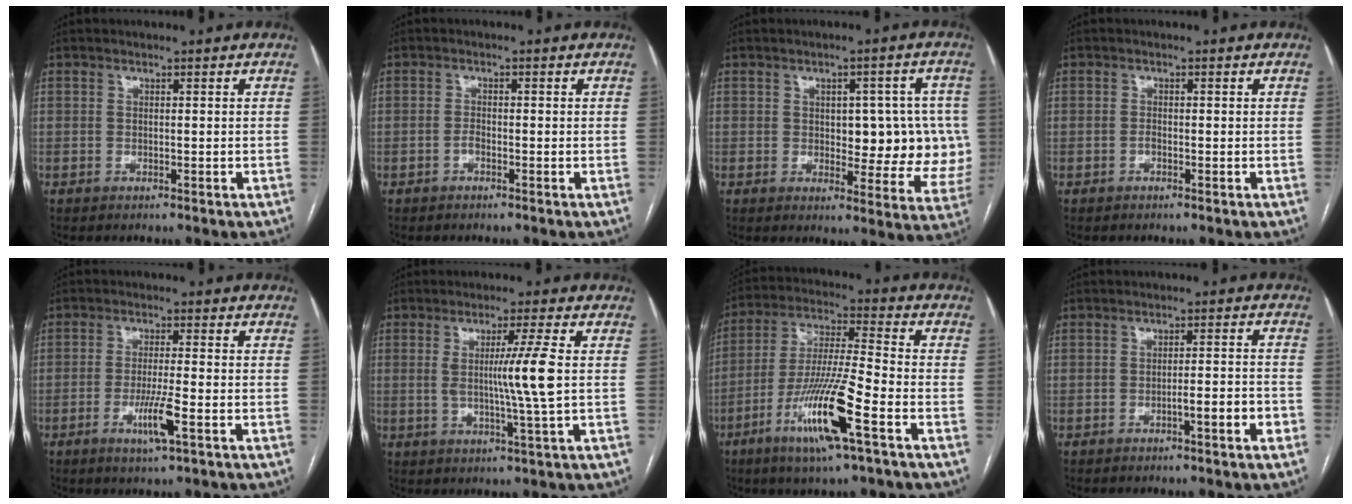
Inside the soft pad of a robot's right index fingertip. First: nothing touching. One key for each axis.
{"total": 1.0, "fx": -0.6, "fy": 0.4, "fz": 0.7, "tx": -0.010, "ty": 0.003, "tz": -0.013}
{"total": 11.1, "fx": 0.7, "fy": 5.4, "fz": 9.7, "tx": -0.097, "ty": 0.013, "tz": 0.017}
{"total": 0.6, "fx": -0.4, "fy": 0.2, "fz": 0.4, "tx": -0.005, "ty": 0.003, "tz": -0.009}
{"total": 5.5, "fx": -2.3, "fy": 0.0, "fz": 5.0, "tx": -0.096, "ty": -0.011, "tz": -0.042}
{"total": 7.2, "fx": 0.6, "fy": -1.6, "fz": 7.0, "tx": -0.122, "ty": -0.007, "tz": 0.015}
{"total": 14.6, "fx": -6.7, "fy": 0.5, "fz": 12.9, "tx": -0.258, "ty": -0.017, "tz": -0.124}
{"total": 4.4, "fx": -2.2, "fy": 0.2, "fz": 3.9, "tx": -0.049, "ty": 0.004, "tz": -0.033}